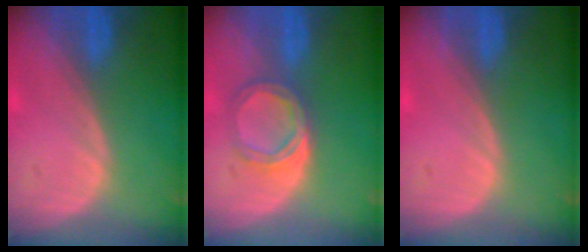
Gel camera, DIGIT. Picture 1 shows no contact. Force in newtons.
{"total": 4.6, "press": 4.5, "slide": 0.8}
{"total": 0.5, "press": 0.0, "slide": 0.5}